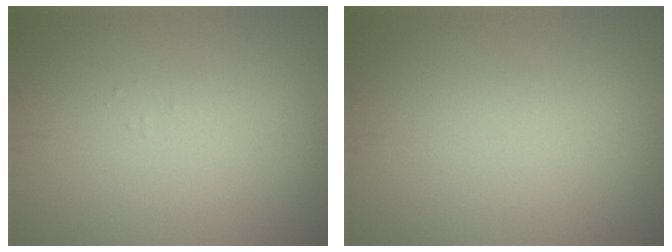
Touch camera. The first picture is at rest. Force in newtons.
{"total": 0.0}